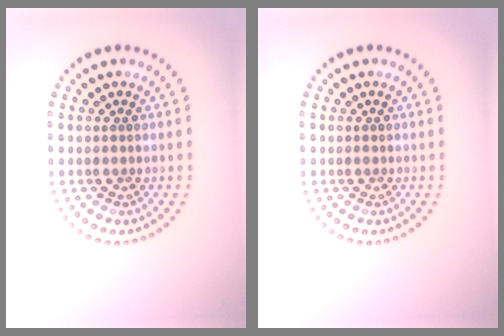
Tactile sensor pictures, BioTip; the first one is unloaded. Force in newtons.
{"total": 0.0}